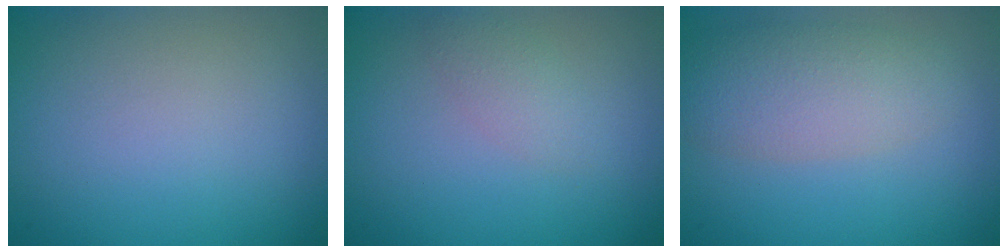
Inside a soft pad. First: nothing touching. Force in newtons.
{"total": 1.5, "press": 1.5, "slide": 0.0}
{"total": 4.3, "press": 4.3, "slide": 0.2}